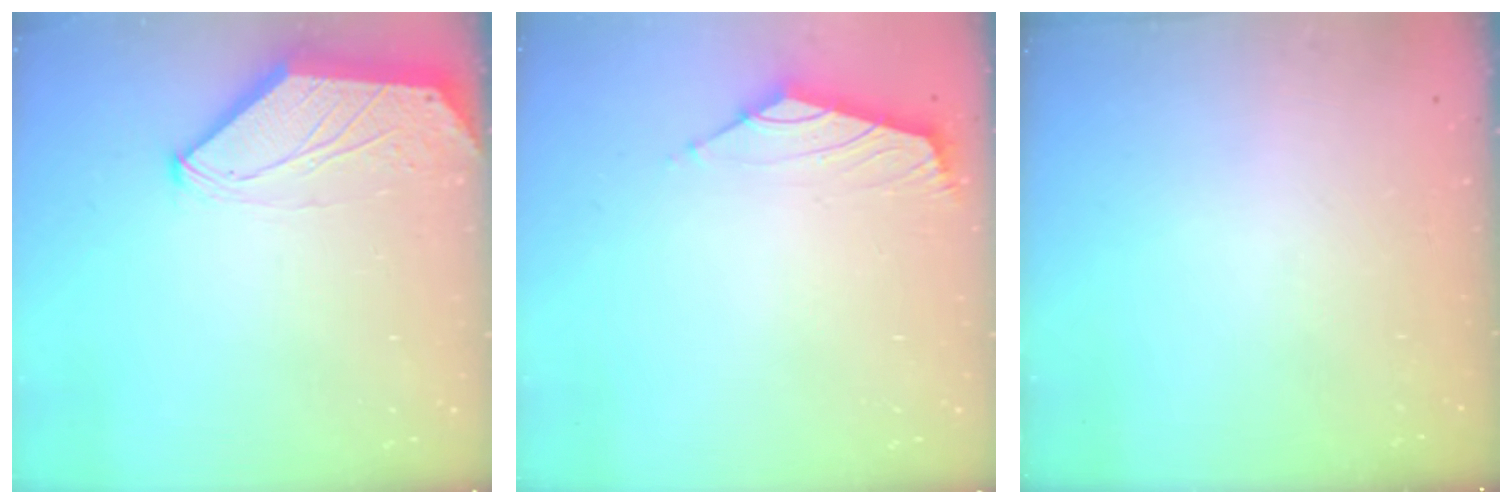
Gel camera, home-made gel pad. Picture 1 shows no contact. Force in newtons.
{"total": 1.6, "press": 1.4, "slide": 0.6}
{"total": 0.0}